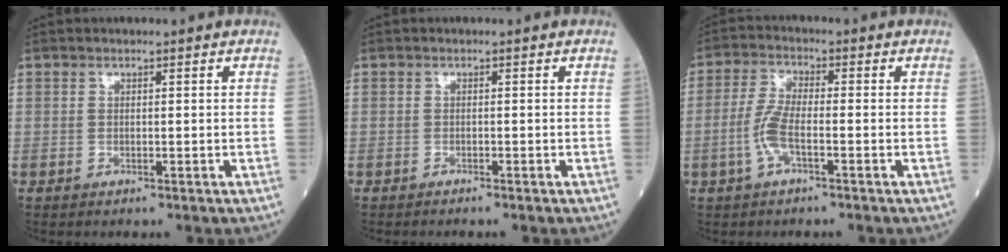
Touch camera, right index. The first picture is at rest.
{"total": 0.9, "force": [-0.9, -0.1, 0.4], "torque": [-0.006, 0.001, -0.013]}
{"total": 5.3, "force": [-1.7, 1.3, 4.8], "torque": [-0.113, 0.003, -0.039]}